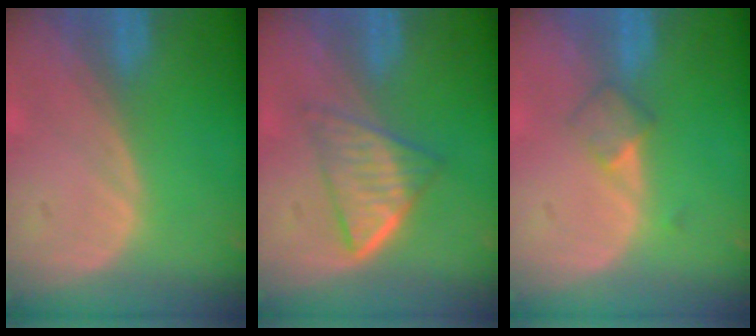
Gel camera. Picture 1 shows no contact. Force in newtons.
{"total": 6.3, "press": 5.4, "slide": 3.1}
{"total": 2.7, "press": 2.4, "slide": 1.1}